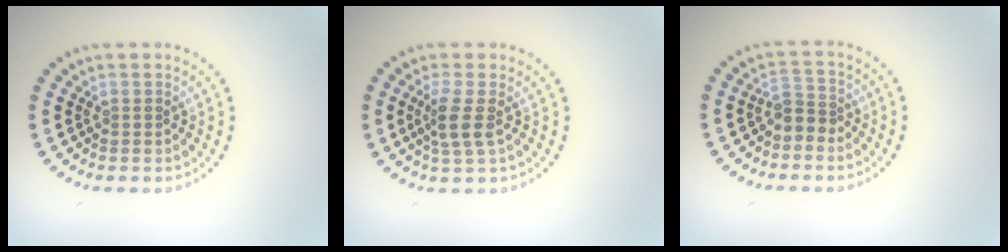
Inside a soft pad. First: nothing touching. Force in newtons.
{"total": 2.4, "press": 1.9, "slide": 1.5}
{"total": 2.1, "press": 1.7, "slide": 1.2}